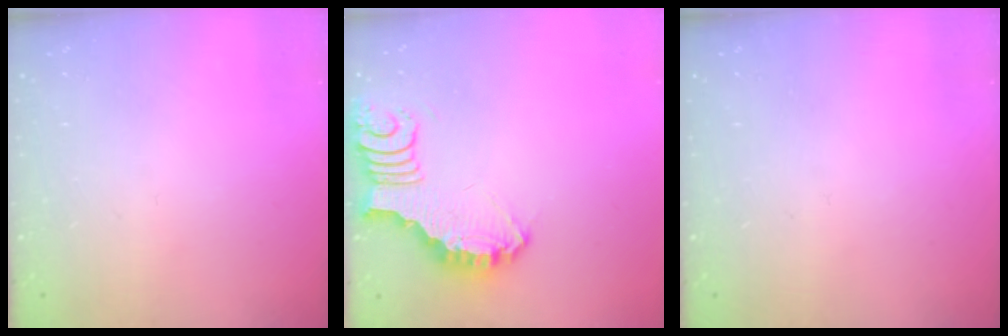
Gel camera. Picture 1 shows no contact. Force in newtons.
{"total": 4.0, "press": 3.9, "slide": 0.3}
{"total": 0.0}